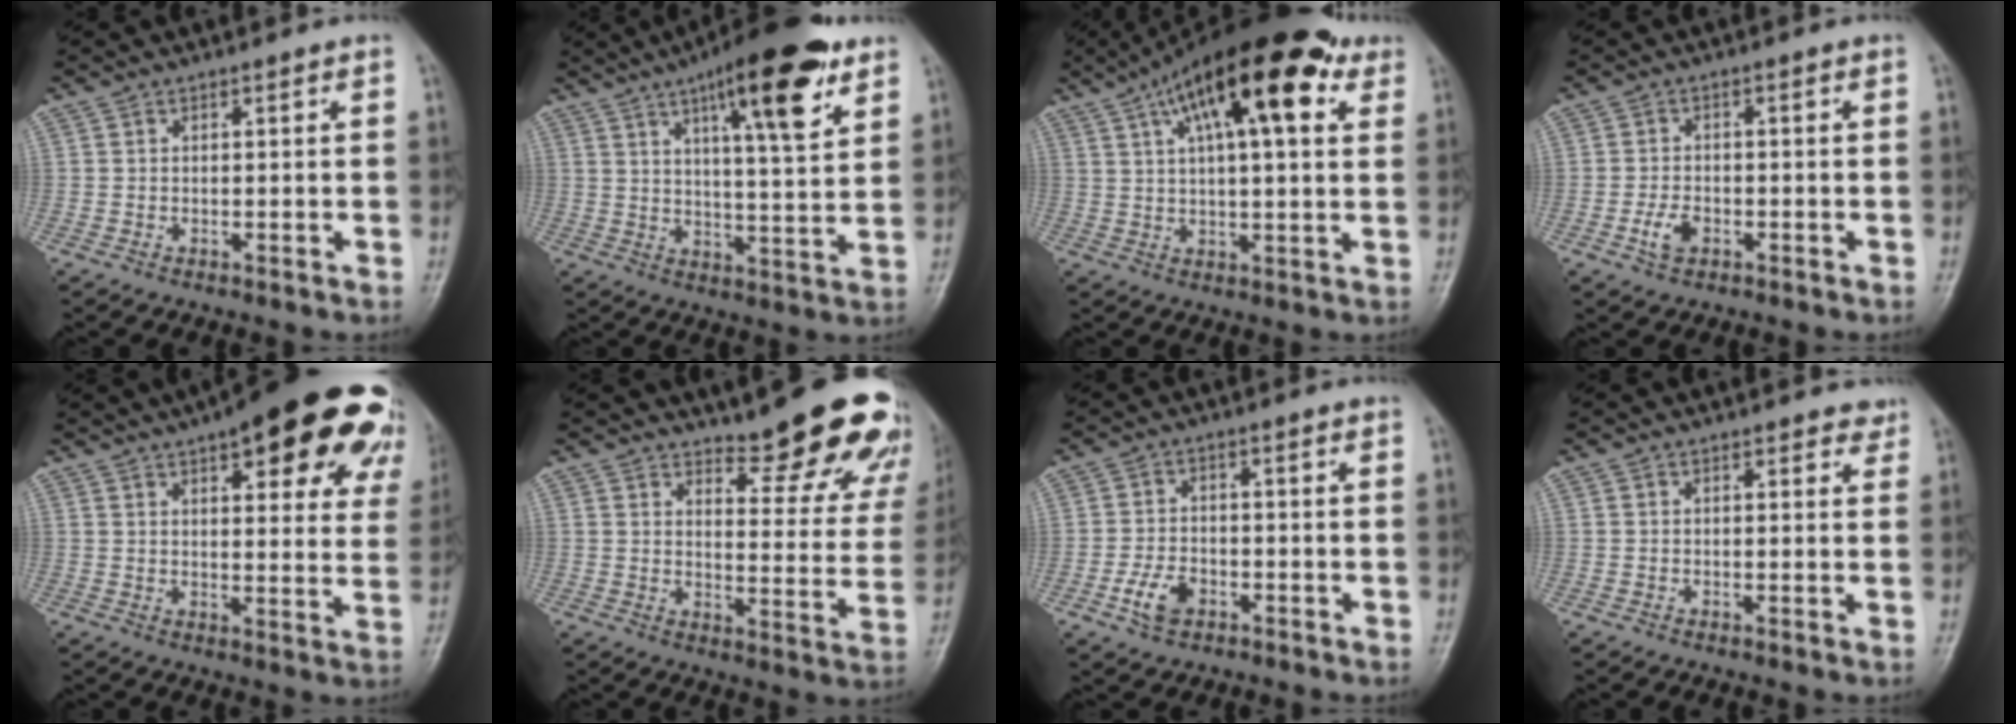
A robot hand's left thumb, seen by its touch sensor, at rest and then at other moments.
{"total": 16.9, "force": [9.0, 4.1, 13.6], "torque": [-0.184, -0.033, 0.133]}
{"total": 20.0, "force": [9.2, 7.1, 16.3], "torque": [-0.245, 0.013, 0.142]}
{"total": 3.4, "force": [-1.6, 2.2, 2.1], "torque": [-0.040, 0.008, -0.030]}
{"total": 24.5, "force": [13.9, 8.6, 18.2], "torque": [-0.202, -0.020, 0.164]}
{"total": 18.3, "force": [15.2, 4.9, 9.0], "torque": [-0.066, -0.127, 0.181]}
{"total": 5.0, "force": [-2.5, 3.2, 2.9], "torque": [-0.054, 0.011, -0.047]}
{"total": 1.9, "force": [1.5, 1.0, 0.5], "torque": [0.016, -0.006, 0.010]}